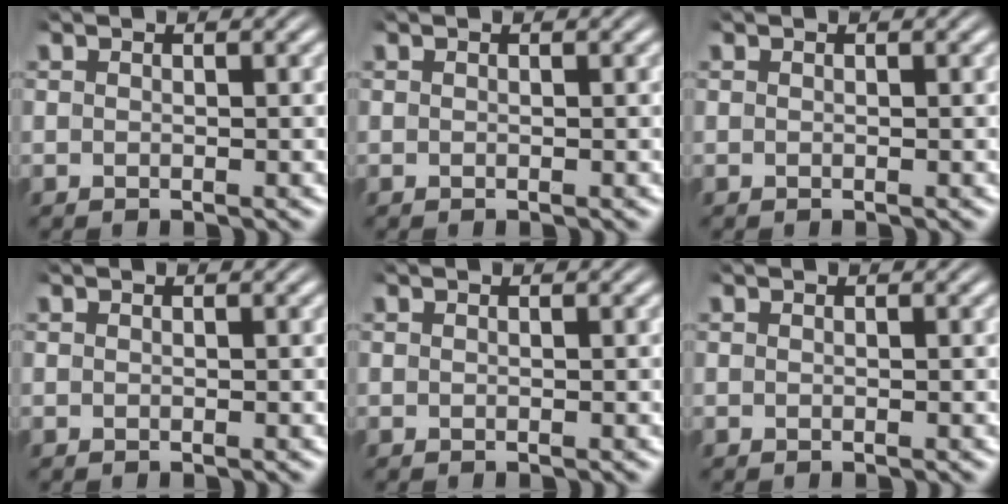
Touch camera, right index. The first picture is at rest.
{"total": 0.0}
{"total": 0.0}
{"total": 0.0}
{"total": 0.0}
{"total": 0.0}